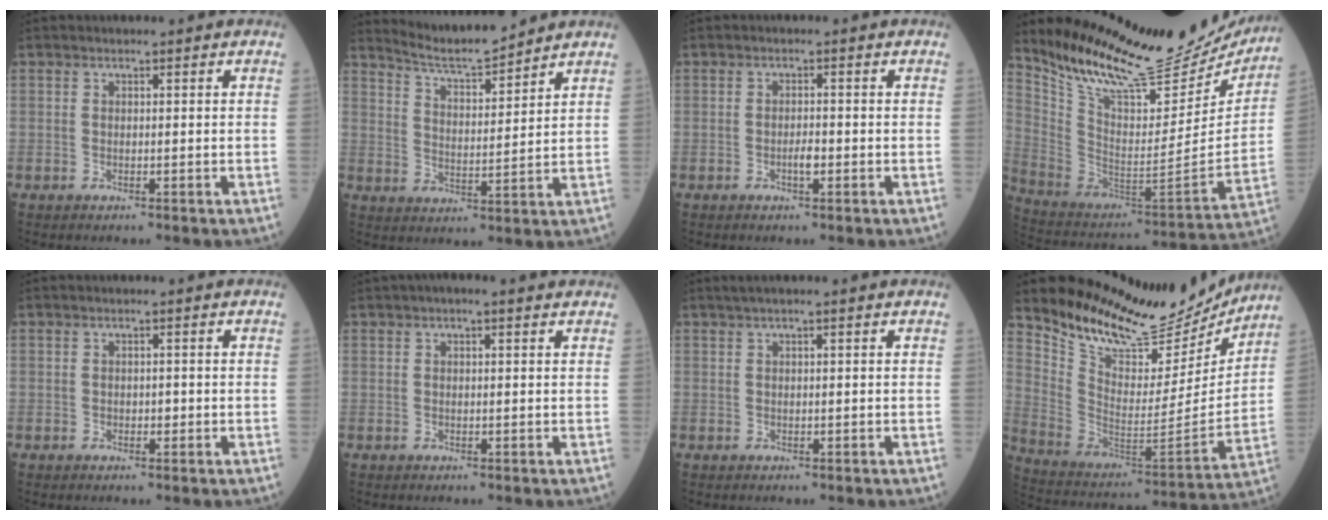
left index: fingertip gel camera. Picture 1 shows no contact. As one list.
[{"total": 8.6, "force": [8.3, -0.1, 2.2], "torque": [-0.050, 0.002, 0.149]}, {"total": 1.4, "force": [-0.6, 0.3, 1.3], "torque": [-0.021, 0.000, -0.011]}, {"total": 27.3, "force": [24.3, 7.1, 10.3], "torque": [-0.179, -0.059, 0.355]}, {"total": 0.7, "force": [-0.2, 0.5, 0.4], "torque": [-0.002, 0.001, -0.006]}, {"total": 3.9, "force": [2.9, 0.7, 2.5], "torque": [-0.038, 0.033, 0.038]}, {"total": 2.6, "force": [2.0, -0.4, 1.7], "torque": [-0.023, 0.024, 0.035]}, {"total": 17.8, "force": [17.0, 4.5, 3.2], "torque": [-0.072, -0.054, 0.262]}]